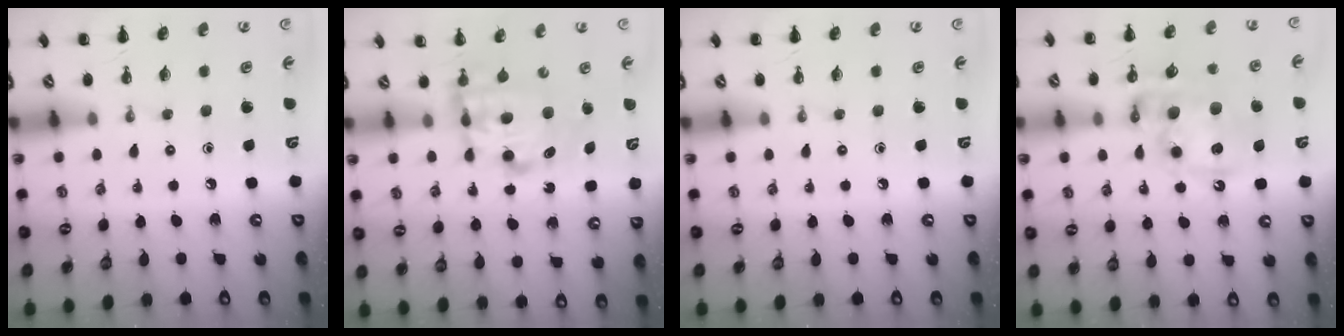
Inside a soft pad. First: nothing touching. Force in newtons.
{"total": 6.9, "press": 6.8, "slide": 1.1}
{"total": 0.0}
{"total": 14.6, "press": 14.1, "slide": 3.6}